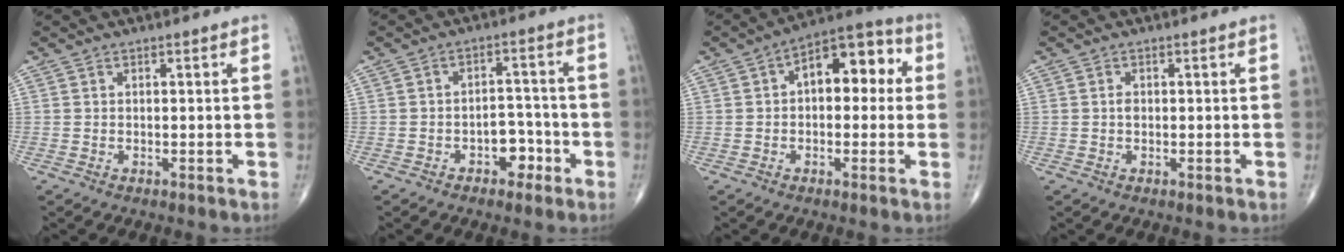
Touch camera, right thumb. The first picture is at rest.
{"total": 5.1, "force": [-2.5, 3.4, 2.9], "torque": [-0.014, 0.030, -0.040]}
{"total": 11.7, "force": [1.7, 6.7, 9.4], "torque": [-0.094, 0.036, 0.012]}
{"total": 0.9, "force": [0.0, 0.7, 0.7], "torque": [-0.010, 0.000, -0.002]}